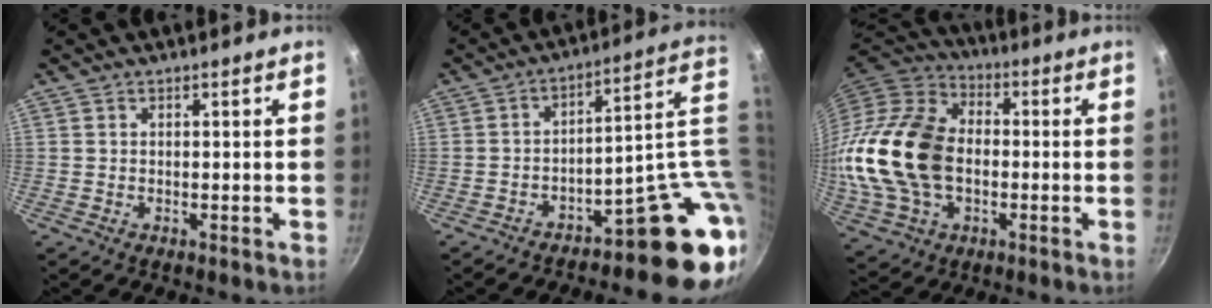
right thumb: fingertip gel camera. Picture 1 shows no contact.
{"total": 16.9, "force": [-3.8, 6.9, 14.9], "torque": [-0.126, 0.035, -0.050]}
{"total": 22.6, "force": [-1.7, 15.6, 16.2], "torque": [-0.309, 0.030, -0.028]}